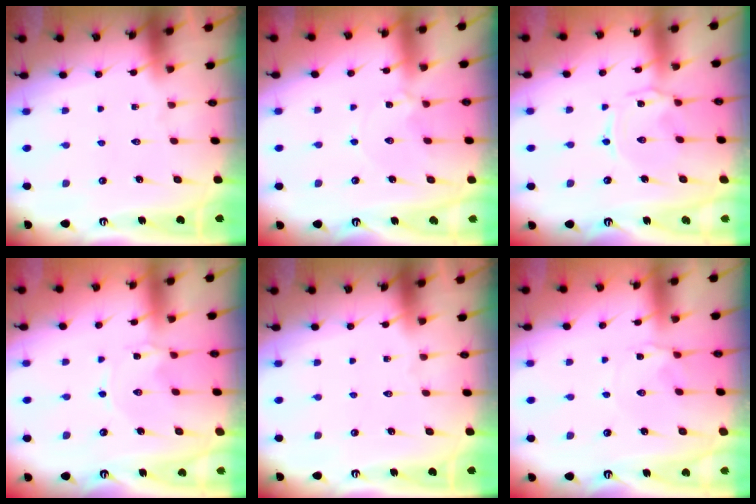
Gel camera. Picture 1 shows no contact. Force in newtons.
{"total": 1.1, "press": 1.0, "slide": 0.4}
{"total": 1.2, "press": 1.1, "slide": 0.4}
{"total": 0.0}
{"total": 0.0}
{"total": 1.8, "press": 1.8, "slide": 0.2}